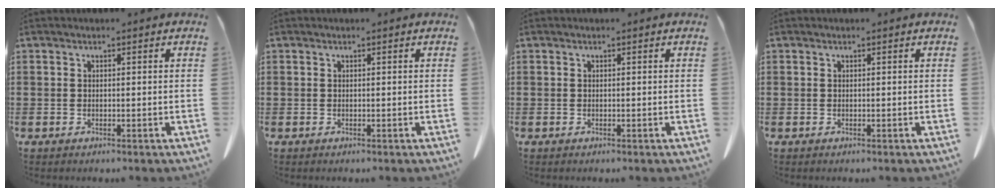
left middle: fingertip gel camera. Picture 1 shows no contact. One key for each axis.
{"total": 0.0}
{"total": 0.0}
{"total": 0.0}